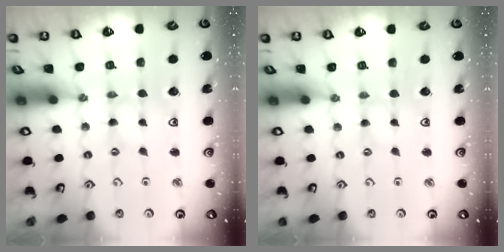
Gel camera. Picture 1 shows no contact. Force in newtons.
{"total": 0.0}